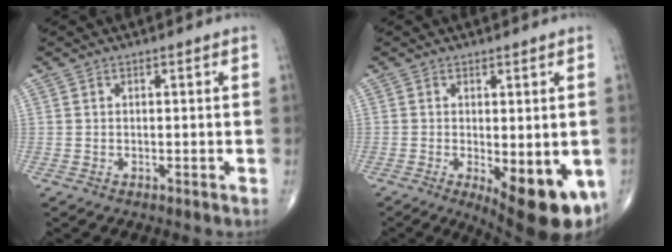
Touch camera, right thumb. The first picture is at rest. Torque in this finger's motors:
{"motor_torque": [-0.08, 0.79, 0.19, -0.21, 0.08]}